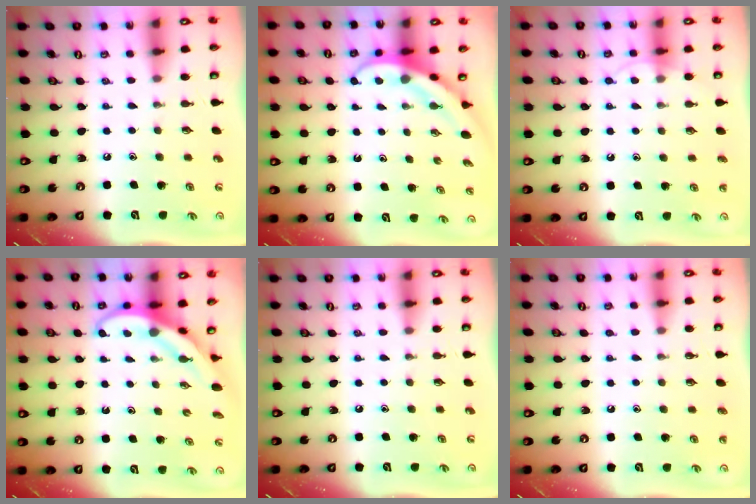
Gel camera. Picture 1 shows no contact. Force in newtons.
{"total": 4.0, "press": 4.0, "slide": 0.4}
{"total": 4.9, "press": 4.9, "slide": 0.4}
{"total": 4.0, "press": 4.0, "slide": 0.4}
{"total": 0.0}
{"total": 0.7, "press": 0.7, "slide": 0.0}